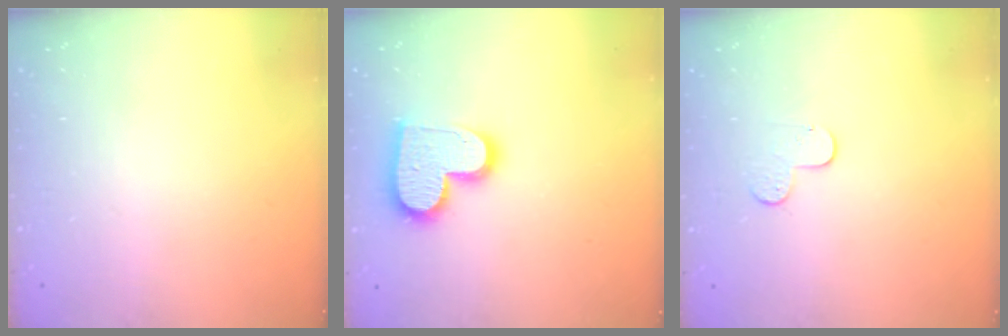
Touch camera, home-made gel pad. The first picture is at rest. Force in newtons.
{"total": 14.5, "press": 14.5, "slide": 1.0}
{"total": 5.9, "press": 5.8, "slide": 0.6}